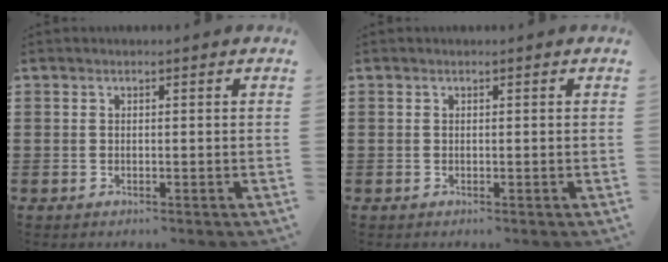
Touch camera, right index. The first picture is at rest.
{"total": 0.0}